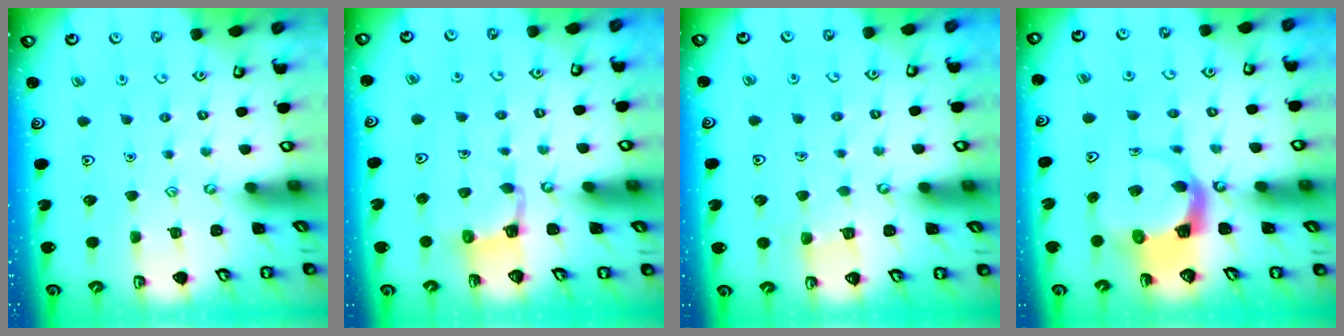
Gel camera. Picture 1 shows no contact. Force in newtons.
{"total": 3.4, "press": 3.3, "slide": 0.6}
{"total": 2.6, "press": 2.6, "slide": 0.2}
{"total": 4.8, "press": 4.7, "slide": 0.8}